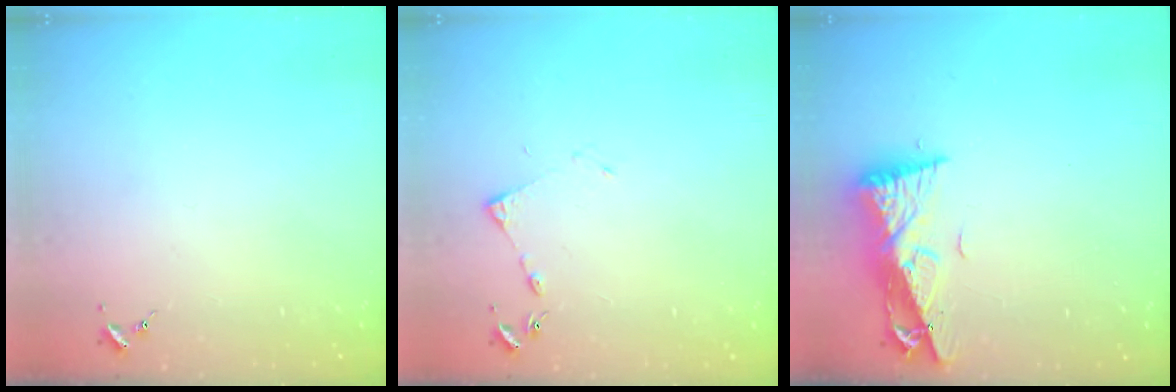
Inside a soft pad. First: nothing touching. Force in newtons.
{"total": 4.1, "press": 4.1, "slide": 0.5}
{"total": 10.1, "press": 10.0, "slide": 1.4}